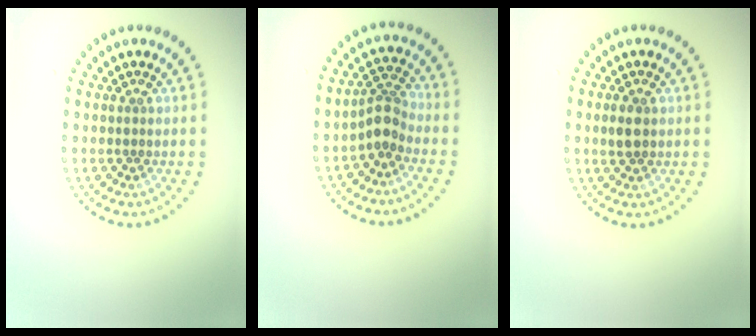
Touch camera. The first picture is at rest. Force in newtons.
{"total": 2.7, "press": 2.0, "slide": 1.7}
{"total": 1.9, "press": 1.8, "slide": 0.2}